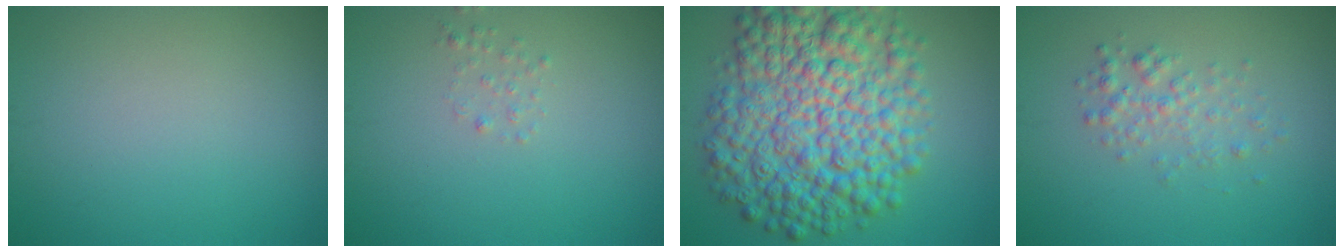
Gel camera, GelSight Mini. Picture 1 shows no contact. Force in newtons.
{"total": 0.8, "press": 0.8, "slide": 0.1}
{"total": 12.1, "press": 12.1, "slide": 0.2}
{"total": 2.0, "press": 2.0, "slide": 0.1}